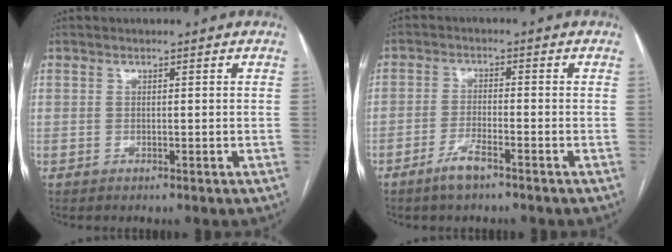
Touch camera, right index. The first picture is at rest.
{"total": 3.9, "force": [-2.8, 0.6, 2.7], "torque": [-0.055, -0.002, -0.053]}